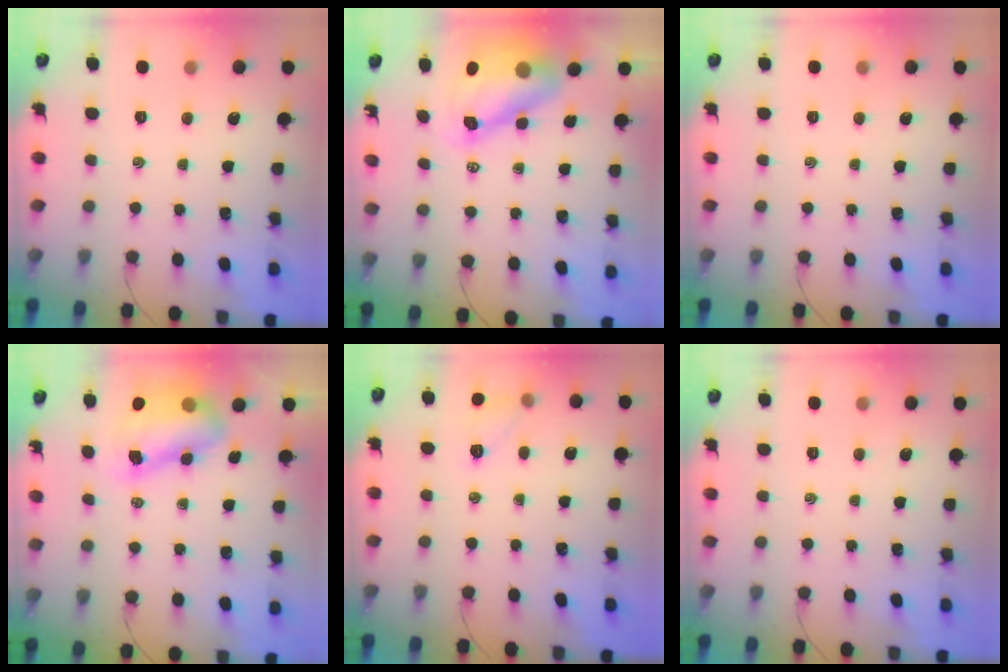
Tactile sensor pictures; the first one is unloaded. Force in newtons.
{"total": 9.3, "press": 8.9, "slide": 2.7}
{"total": 0.0}
{"total": 9.2, "press": 9.0, "slide": 2.1}
{"total": 7.0, "press": 6.8, "slide": 1.6}
{"total": 0.0}